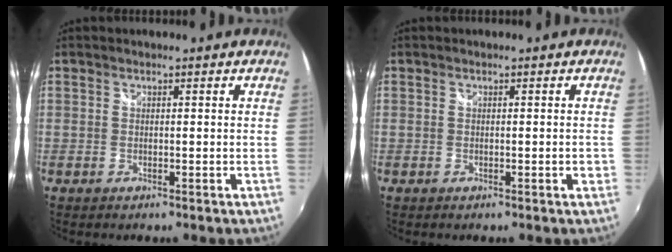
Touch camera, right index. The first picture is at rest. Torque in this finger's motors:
{"motor_torque": [1.14, 1.00, 0.01, 0.00]}